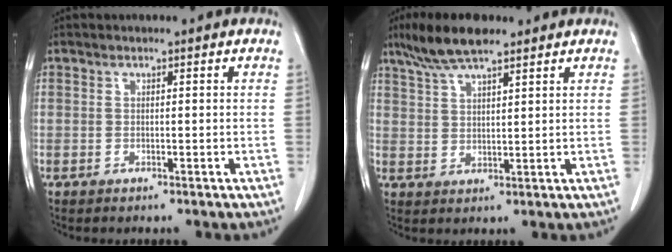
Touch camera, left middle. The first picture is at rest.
{"total": 8.0, "force": [6.1, 1.5, 4.9], "torque": [-0.102, 0.015, 0.113]}